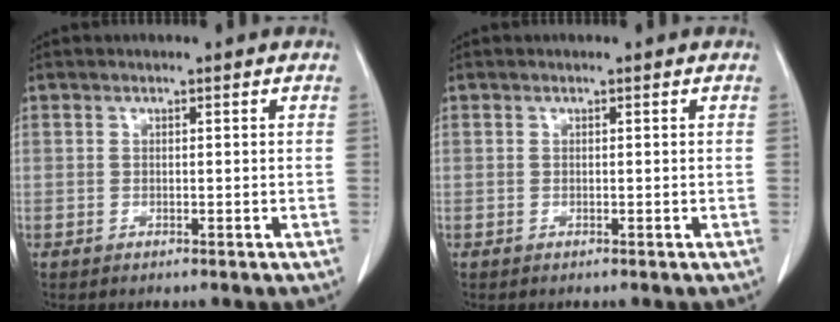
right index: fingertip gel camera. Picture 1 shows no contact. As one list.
[{"total": 0.0}]